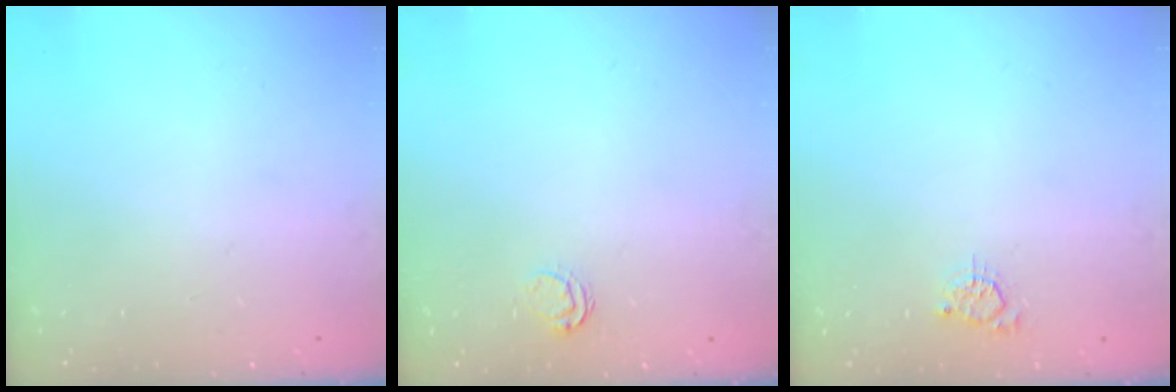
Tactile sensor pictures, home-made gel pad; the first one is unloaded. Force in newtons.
{"total": 3.1, "press": 3.1, "slide": 0.3}
{"total": 2.9, "press": 2.9, "slide": 0.3}